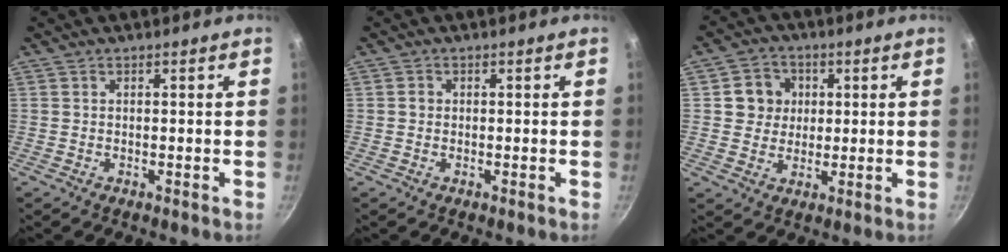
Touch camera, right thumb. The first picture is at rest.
{"total": 1.0, "force": [0.0, 0.9, 0.4], "torque": [-0.003, 0.003, -0.001]}
{"total": 7.3, "force": [1.3, 6.7, 2.5], "torque": [-0.003, 0.003, 0.019]}